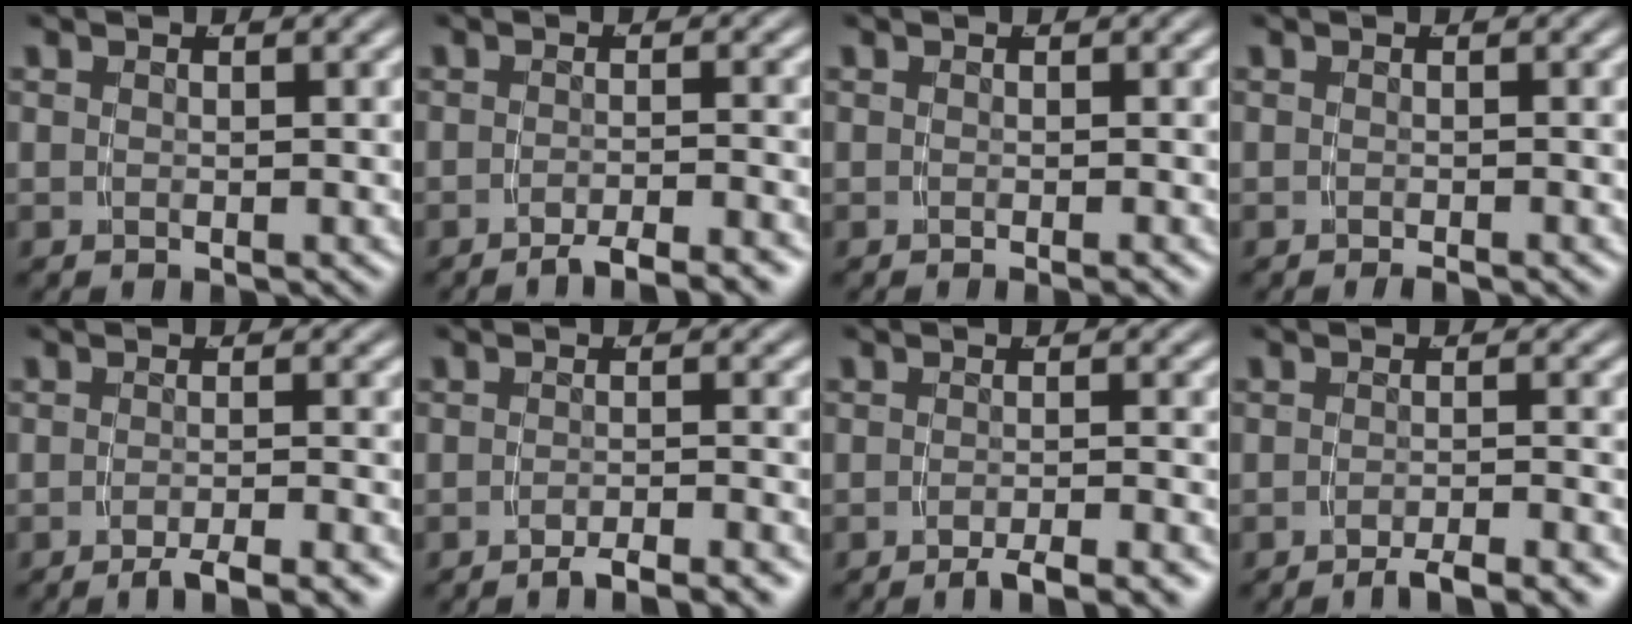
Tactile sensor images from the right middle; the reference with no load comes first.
{"total": 4.1, "force": [-3.6, 0.2, 2.0], "torque": [-0.022, 0.000, -0.058]}
{"total": 0.7, "force": [-0.5, -0.3, 0.4], "torque": [-0.007, 0.003, -0.009]}
{"total": 0.8, "force": [-0.7, -0.3, 0.2], "torque": [-0.001, 0.004, -0.014]}
{"total": 4.1, "force": [-3.5, 0.3, 2.2], "torque": [-0.027, 0.000, -0.056]}
{"total": 3.7, "force": [-3.4, 0.1, 1.6], "torque": [-0.015, 0.002, -0.056]}
{"total": 3.7, "force": [-3.2, 0.1, 1.9], "torque": [-0.022, 0.002, -0.053]}
{"total": 3.7, "force": [-3.2, 0.1, 1.8], "torque": [-0.021, 0.002, -0.054]}